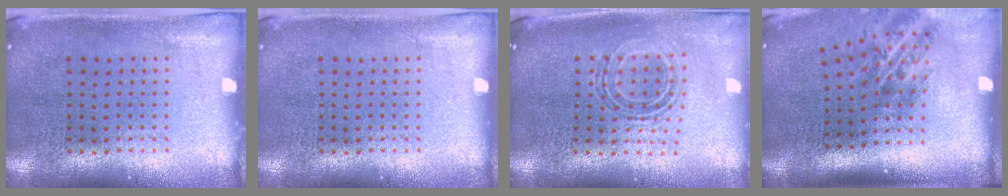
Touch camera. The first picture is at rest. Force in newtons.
{"total": 0.0}
{"total": 0.7, "press": 0.7, "slide": 0.2}
{"total": 2.1, "press": 1.4, "slide": 1.6}